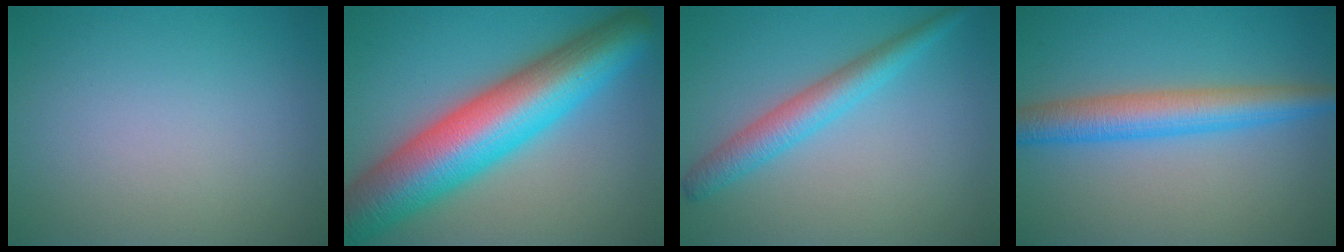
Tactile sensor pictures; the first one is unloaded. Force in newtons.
{"total": 13.1, "press": 13.1, "slide": 0.4}
{"total": 3.6, "press": 3.6, "slide": 0.0}
{"total": 5.2, "press": 5.2, "slide": 0.2}